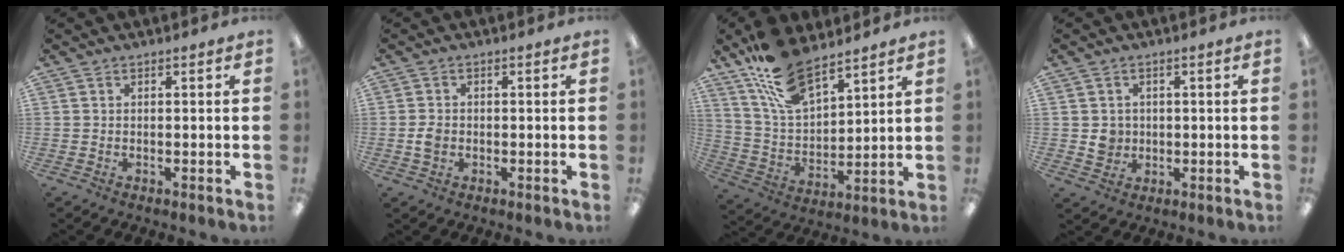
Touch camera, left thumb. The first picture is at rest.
{"total": 2.5, "force": [-0.3, 1.9, 1.5], "torque": [-0.028, 0.004, -0.006]}
{"total": 15.5, "force": [11.6, 6.5, 8.0], "torque": [-0.174, -0.053, 0.216]}
{"total": 3.7, "force": [0.5, 3.5, 0.8], "torque": [-0.005, 0.000, 0.007]}